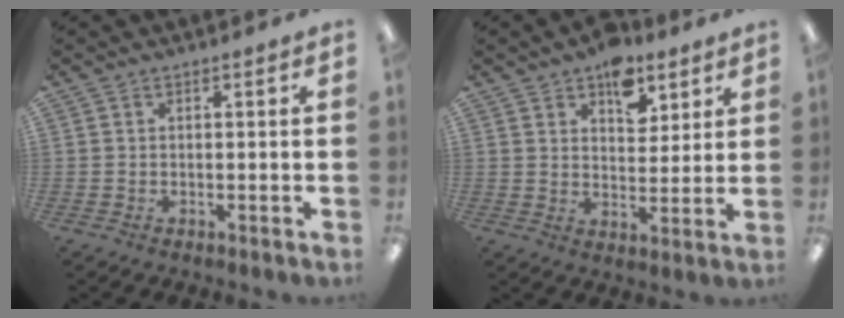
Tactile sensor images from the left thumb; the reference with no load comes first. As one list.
[{"total": 9.9, "force": [6.3, 5.8, 4.9], "torque": [-0.051, -0.029, 0.108]}]